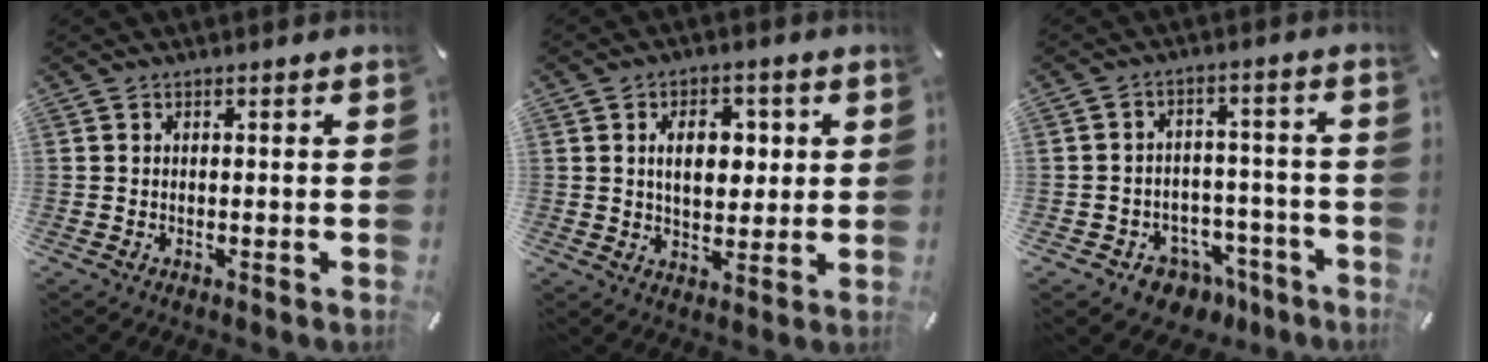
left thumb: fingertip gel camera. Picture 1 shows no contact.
{"total": 8.8, "force": [1.9, 6.0, 6.1], "torque": [-0.086, -0.002, 0.025]}
{"total": 5.8, "force": [-2.8, 5.0, 0.9], "torque": [-0.020, 0.017, -0.045]}